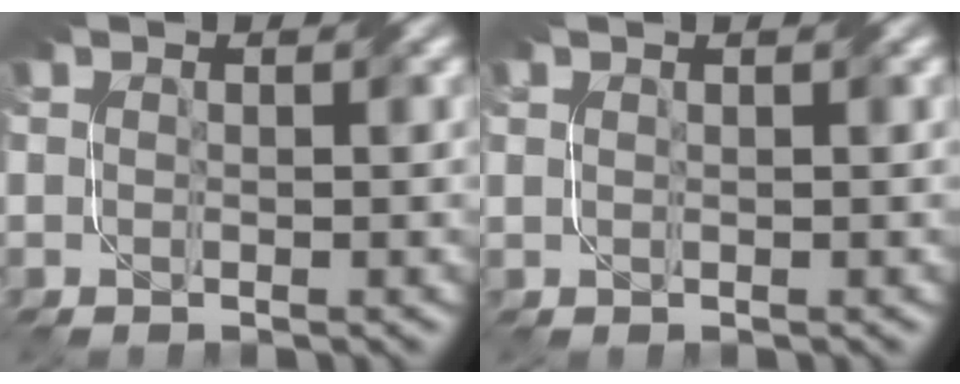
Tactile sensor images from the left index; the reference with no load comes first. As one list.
[{"total": 1.2, "force": [0.9, 0.4, 0.7], "torque": [-0.011, -0.005, 0.010]}]